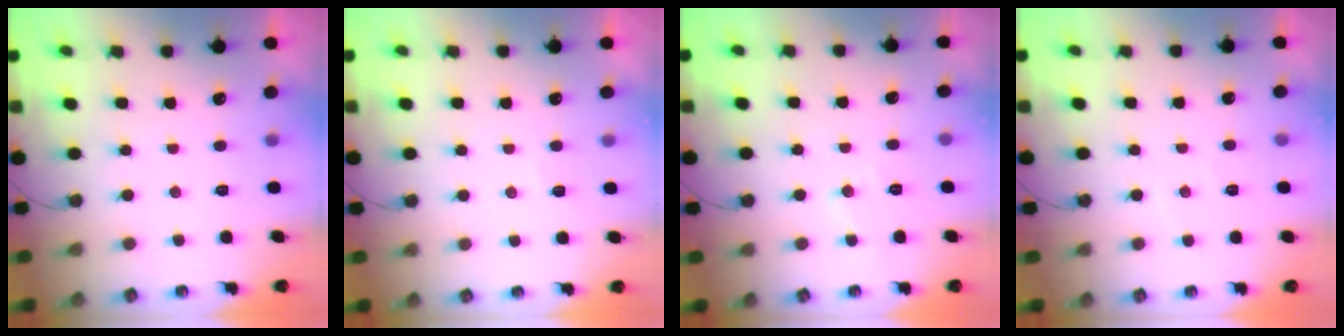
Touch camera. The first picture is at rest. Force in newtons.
{"total": 4.6, "press": 4.6, "slide": 0.7}
{"total": 7.2, "press": 7.2, "slide": 0.6}
{"total": 3.1, "press": 3.1, "slide": 0.5}